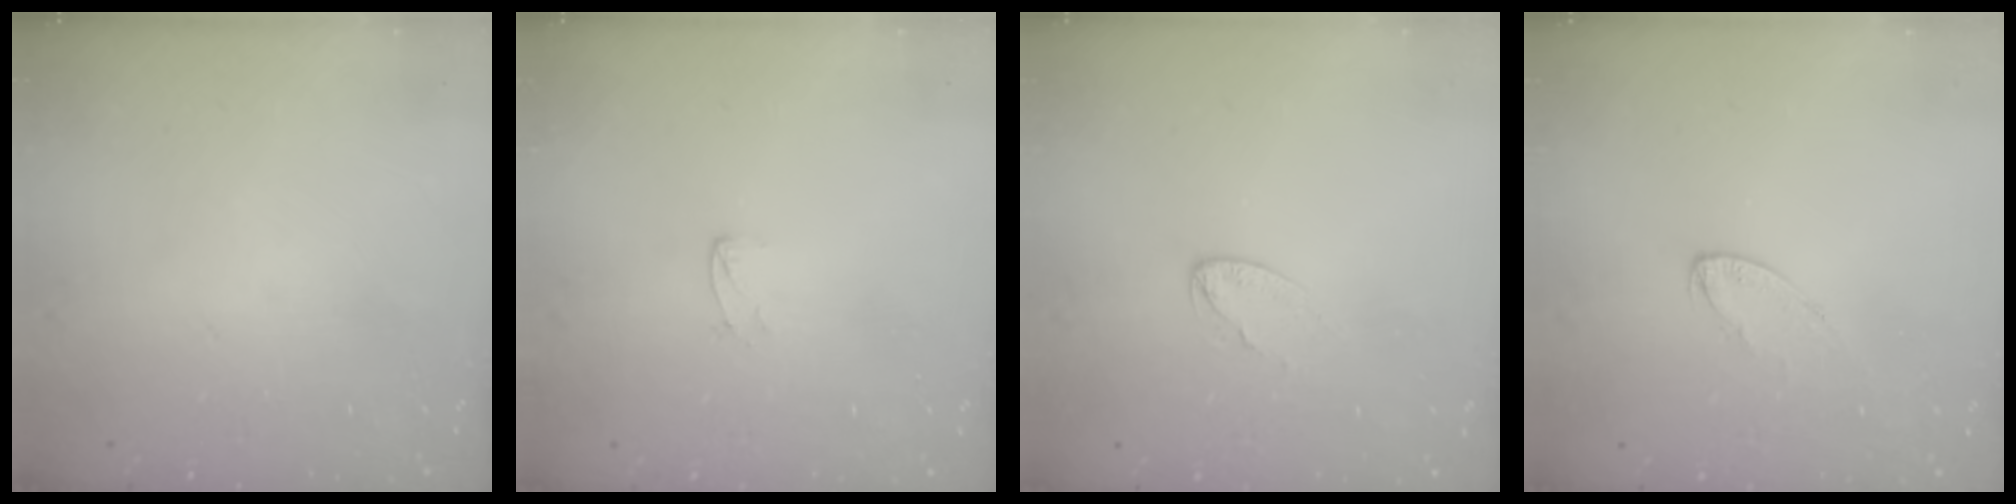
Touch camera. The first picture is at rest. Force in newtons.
{"total": 3.7, "press": 3.7, "slide": 0.3}
{"total": 4.1, "press": 4.1, "slide": 0.2}
{"total": 4.7, "press": 4.7, "slide": 0.4}